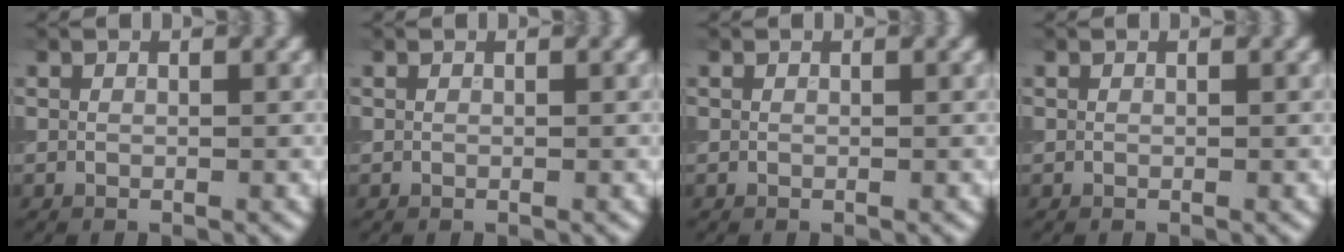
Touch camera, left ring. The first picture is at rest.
{"total": 0.0}
{"total": 0.0}
{"total": 0.0}